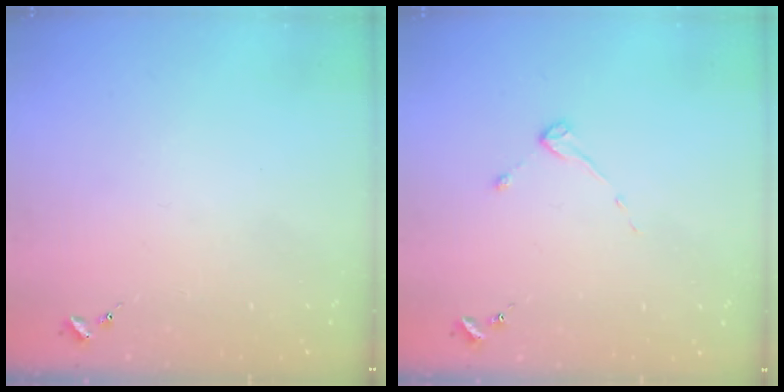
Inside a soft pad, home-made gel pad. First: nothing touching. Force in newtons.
{"total": 2.6, "press": 2.5, "slide": 0.4}